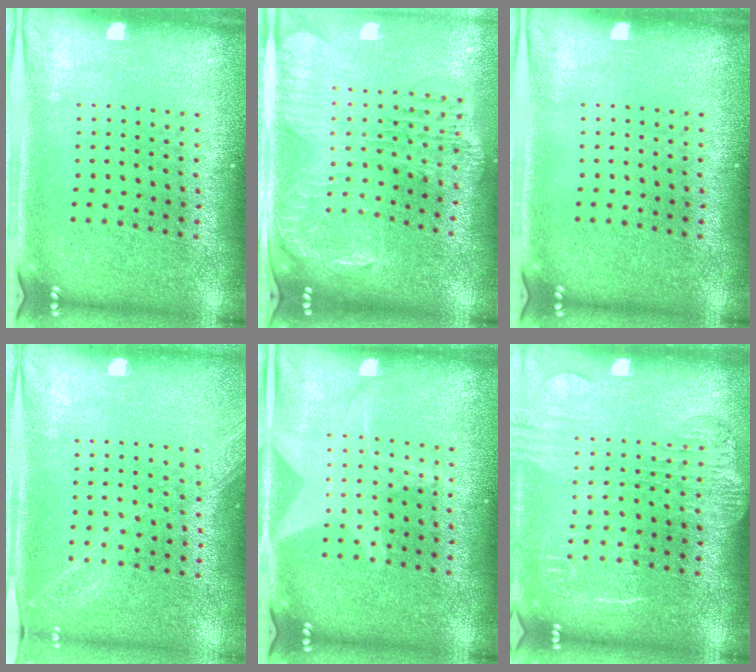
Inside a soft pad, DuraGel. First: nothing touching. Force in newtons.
{"total": 1.8, "press": 1.6, "slide": 0.7}
{"total": 0.0}
{"total": 1.2, "press": 1.2, "slide": 0.2}
{"total": 2.5, "press": 2.5, "slide": 0.3}
{"total": 1.8, "press": 1.5, "slide": 1.0}